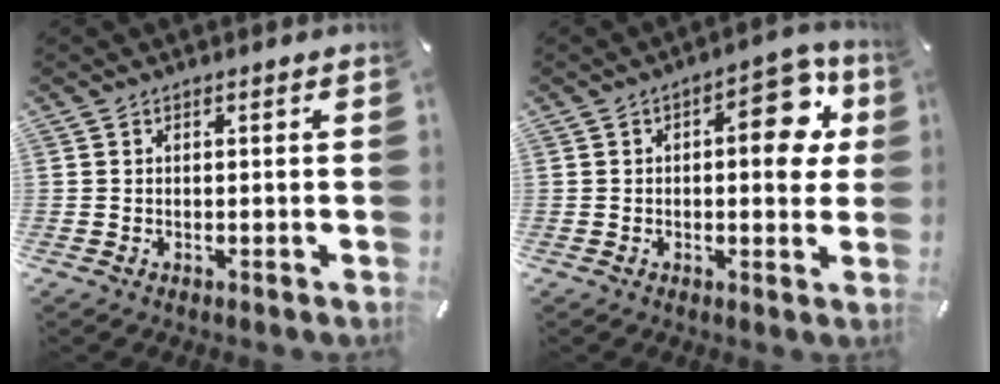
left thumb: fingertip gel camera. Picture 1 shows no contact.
{"total": 12.4, "force": [3.1, 6.1, 10.4], "torque": [-0.113, -0.015, 0.044]}